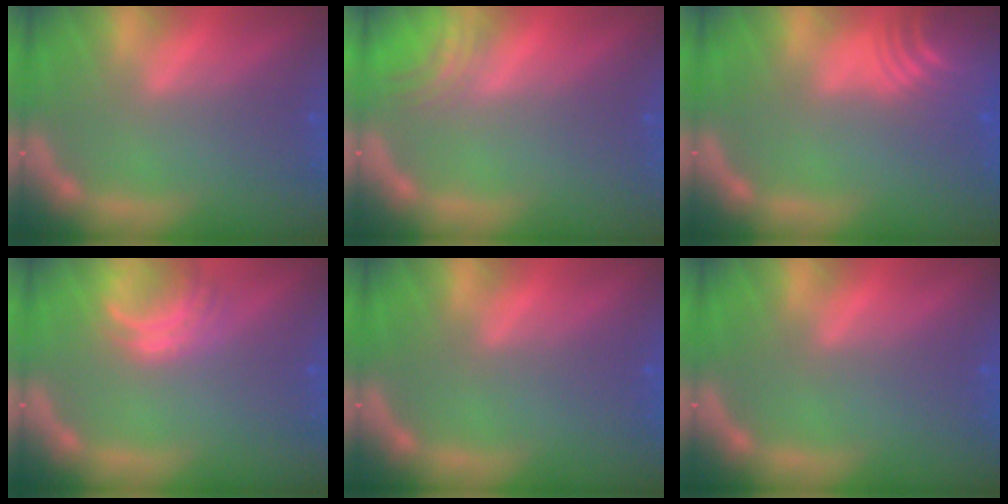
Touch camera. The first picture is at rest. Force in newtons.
{"total": 2.5}
{"total": 9.1}
{"total": 3.0}
{"total": 0.0}
{"total": 0.0}